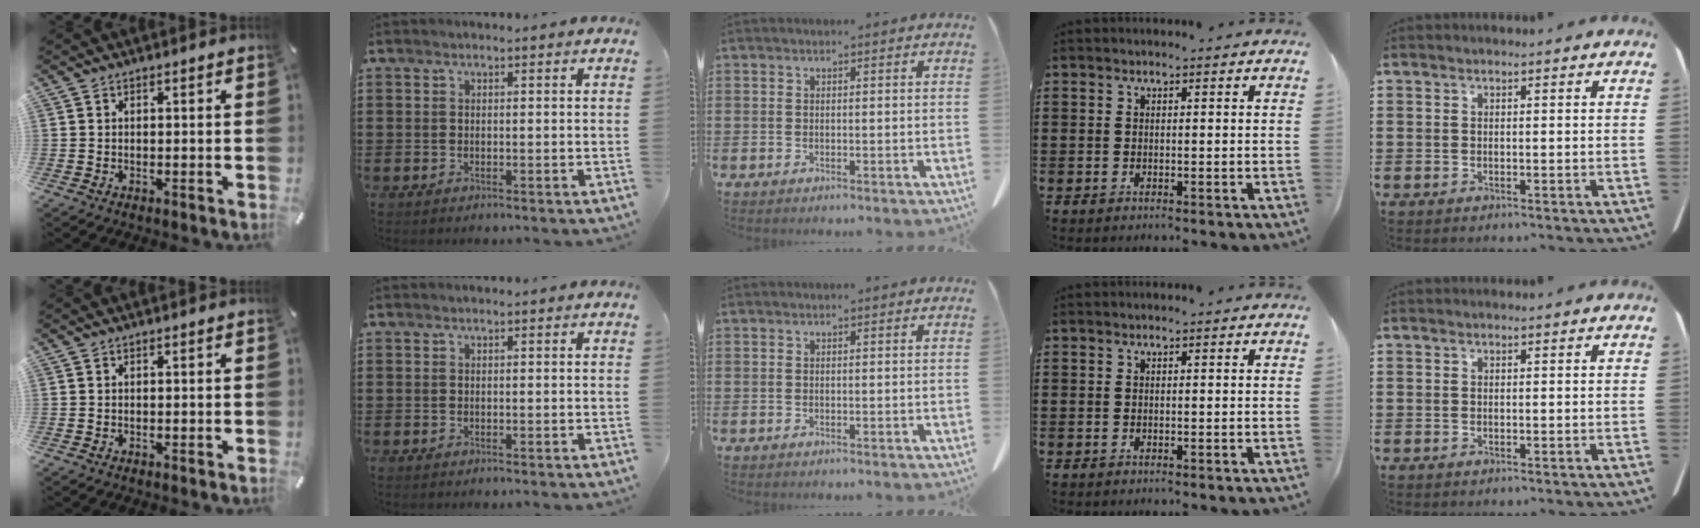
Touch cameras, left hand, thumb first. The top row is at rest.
{}